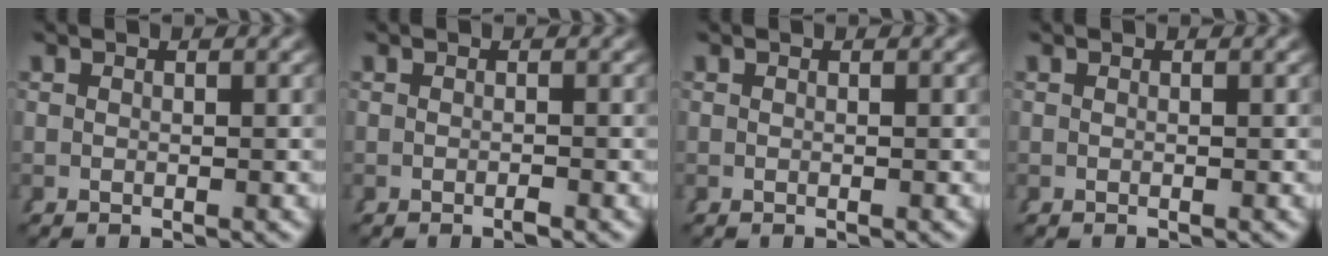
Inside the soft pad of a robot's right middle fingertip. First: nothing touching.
{"total": 0.6, "force": [-0.5, -0.1, 0.2], "torque": [-0.003, 0.004, -0.013]}
{"total": 0.0}
{"total": 0.0}